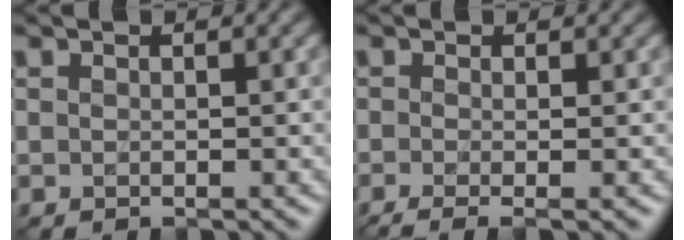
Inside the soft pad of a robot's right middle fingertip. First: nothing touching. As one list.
[{"total": 3.6, "force": [-1.1, 1.3, 3.2], "torque": [-0.042, -0.012, -0.027]}]